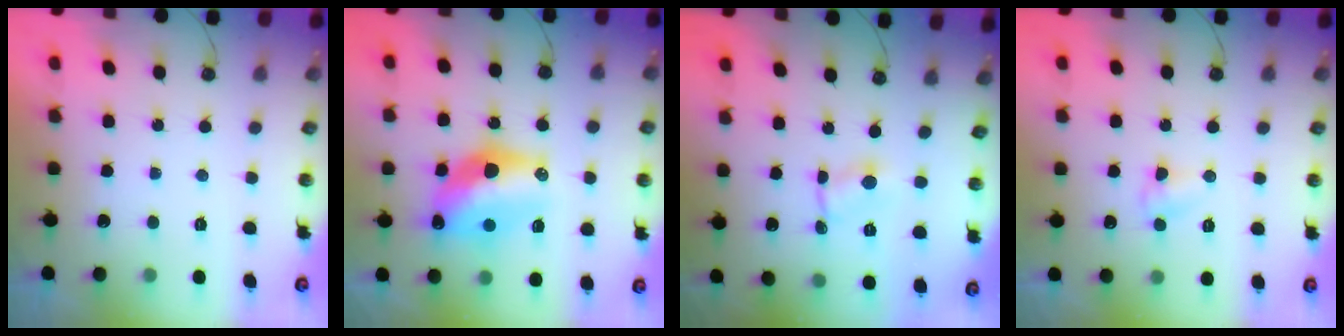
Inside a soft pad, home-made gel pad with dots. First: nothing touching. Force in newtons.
{"total": 15.9, "press": 15.5, "slide": 3.3}
{"total": 0.9, "press": 0.8, "slide": 0.2}
{"total": 3.8, "press": 3.8, "slide": 0.5}